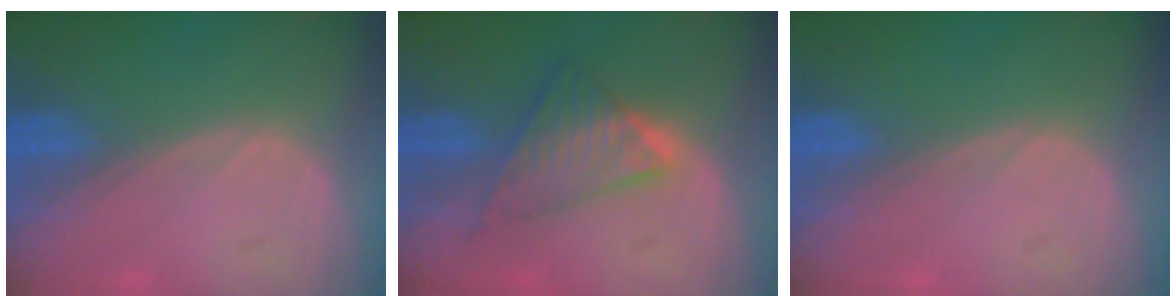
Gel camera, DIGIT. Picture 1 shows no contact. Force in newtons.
{"total": 6.1, "press": 6.0, "slide": 1.0}
{"total": 0.0}